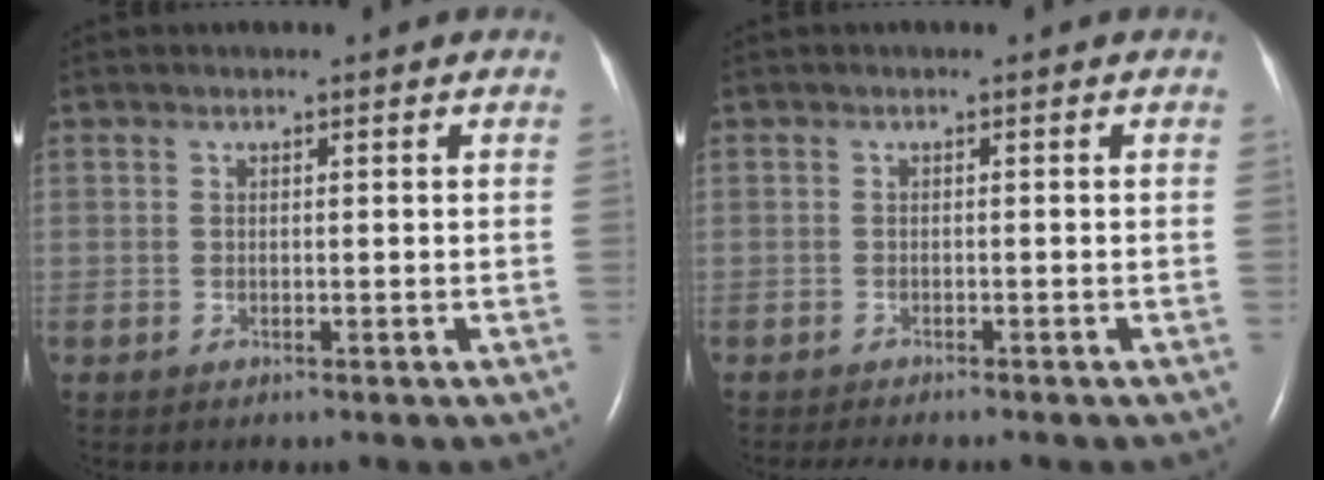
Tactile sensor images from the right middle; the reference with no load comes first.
{"total": 3.1, "force": [-2.8, 0.3, 1.4], "torque": [-0.022, -0.007, -0.038]}